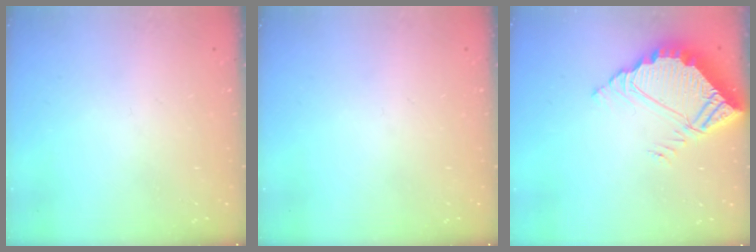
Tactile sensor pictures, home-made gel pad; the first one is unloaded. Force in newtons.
{"total": 0.0}
{"total": 6.5, "press": 6.4, "slide": 0.4}